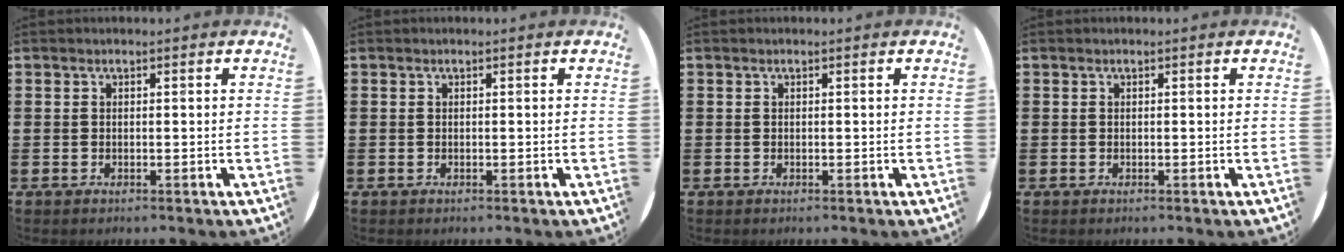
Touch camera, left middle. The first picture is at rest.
{"total": 0.0}
{"total": 0.0}
{"total": 0.0}